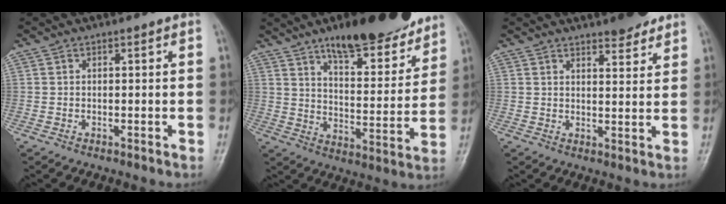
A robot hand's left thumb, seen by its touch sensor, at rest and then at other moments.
{"total": 19.1, "force": [13.8, 6.5, 11.4], "torque": [-0.114, -0.075, 0.212]}
{"total": 5.6, "force": [4.5, 1.7, 3.0], "torque": [-0.023, -0.029, 0.064]}